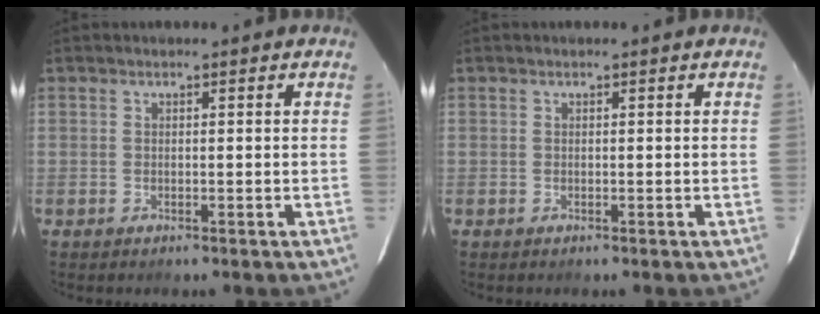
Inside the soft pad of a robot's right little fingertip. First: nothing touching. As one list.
[{"total": 0.0}]